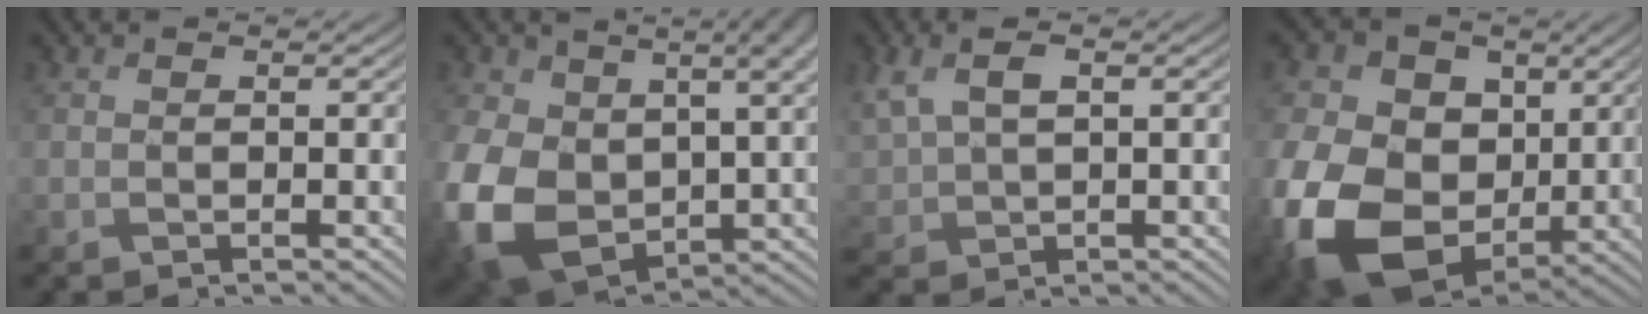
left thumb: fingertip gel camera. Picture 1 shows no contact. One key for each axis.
{"total": 17.6, "fx": 0.8, "fy": 11.5, "fz": 13.3, "tx": -0.309, "ty": -0.051, "tz": 0.049}
{"total": 6.3, "fx": 2.4, "fy": 3.5, "fz": 4.7, "tx": -0.123, "ty": 0.007, "tz": 0.050}
{"total": 17.6, "fx": -1.7, "fy": 13.6, "fz": 11.1, "tx": -0.277, "ty": -0.027, "tz": -0.008}